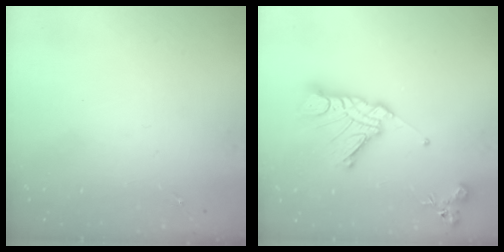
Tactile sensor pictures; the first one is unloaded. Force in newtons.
{"total": 16.1, "press": 16.0, "slide": 1.6}